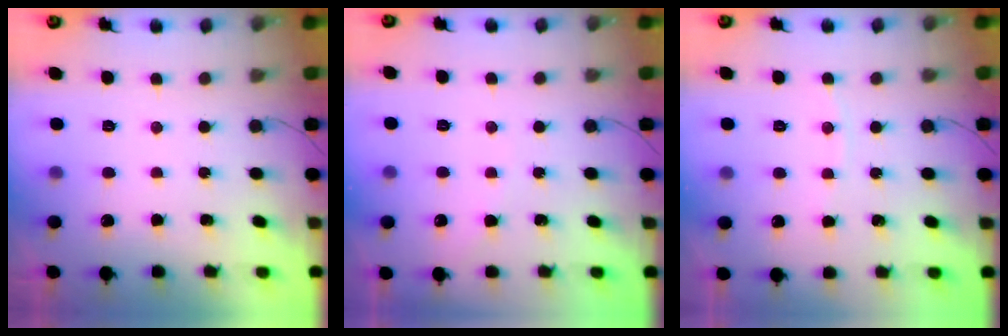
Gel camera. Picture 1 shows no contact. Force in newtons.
{"total": 3.0, "press": 2.9, "slide": 0.5}
{"total": 3.9, "press": 3.8, "slide": 0.6}